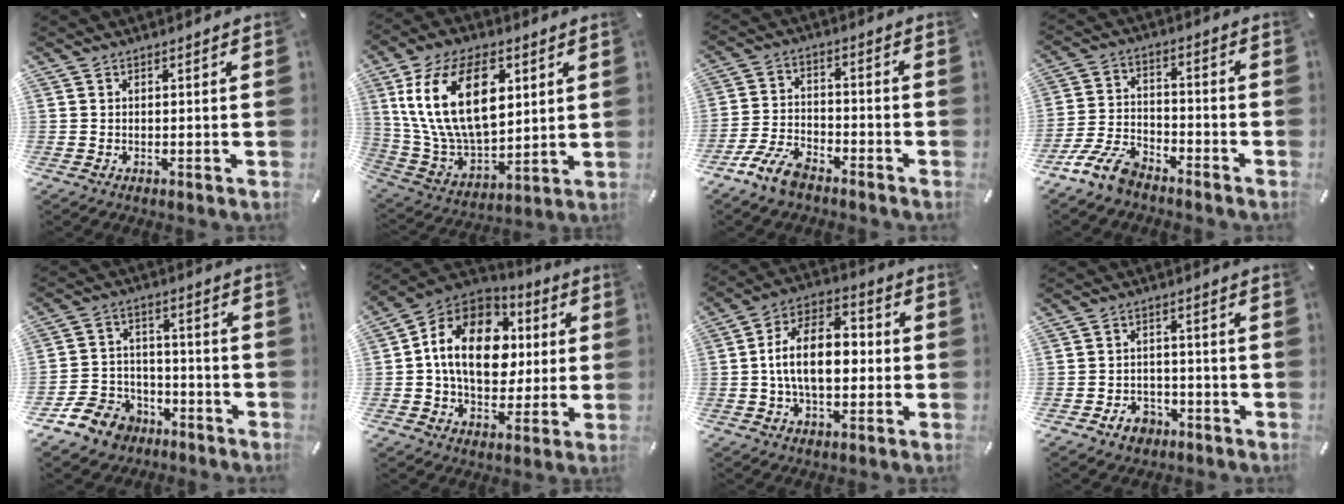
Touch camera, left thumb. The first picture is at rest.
{"total": 22.7, "force": [6.7, 13.7, 16.8], "torque": [-0.358, -0.007, 0.111]}
{"total": 9.0, "force": [-6.9, 3.7, 4.3], "torque": [-0.095, 0.028, -0.134]}
{"total": 10.3, "force": [-8.4, 3.9, 4.5], "torque": [-0.097, 0.041, -0.165]}
{"total": 11.3, "force": [-7.2, 8.1, 3.1], "torque": [-0.063, 0.060, -0.129]}
{"total": 18.2, "force": [1.7, 13.1, 12.5], "torque": [-0.238, 0.008, 0.029]}
{"total": 14.2, "force": [-1.0, 8.9, 11.0], "torque": [-0.210, 0.013, -0.020]}
{"total": 5.6, "force": [-3.2, 4.2, 2.0], "torque": [-0.035, 0.020, -0.057]}